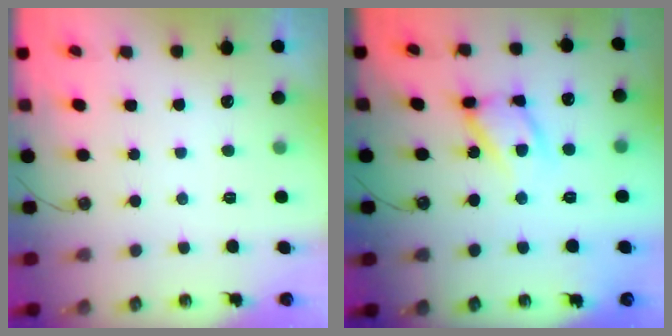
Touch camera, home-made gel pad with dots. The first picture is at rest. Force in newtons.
{"total": 12.2, "press": 12.1, "slide": 1.1}